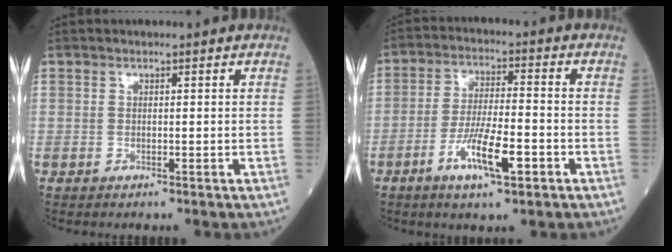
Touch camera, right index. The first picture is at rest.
{"total": 8.8, "force": [-4.0, 1.5, 7.7], "torque": [-0.147, -0.006, -0.069]}